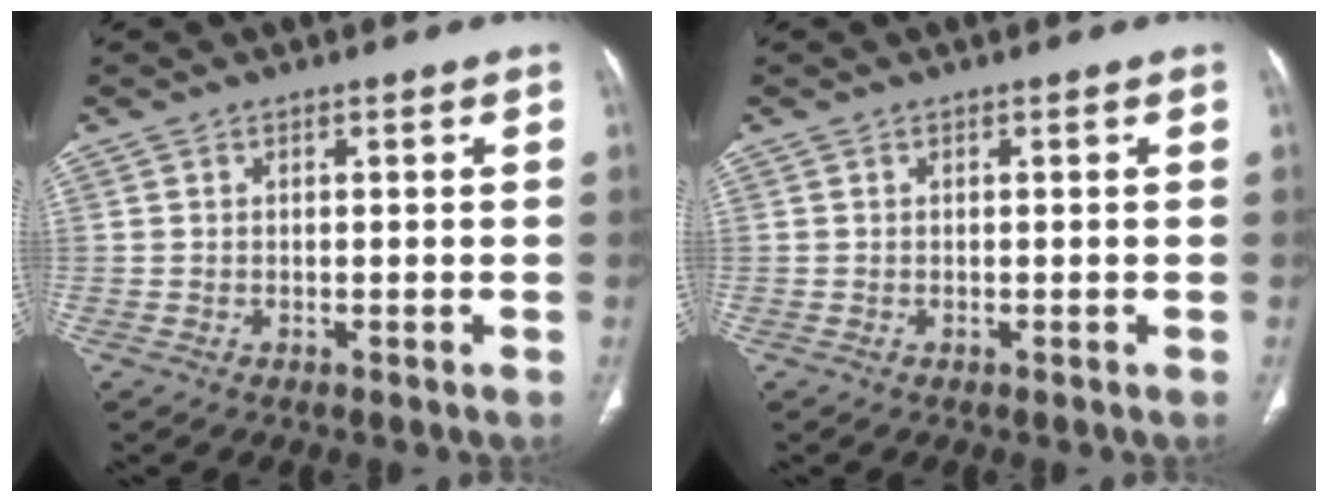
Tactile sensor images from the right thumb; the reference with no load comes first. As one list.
[{"total": 0.0}]